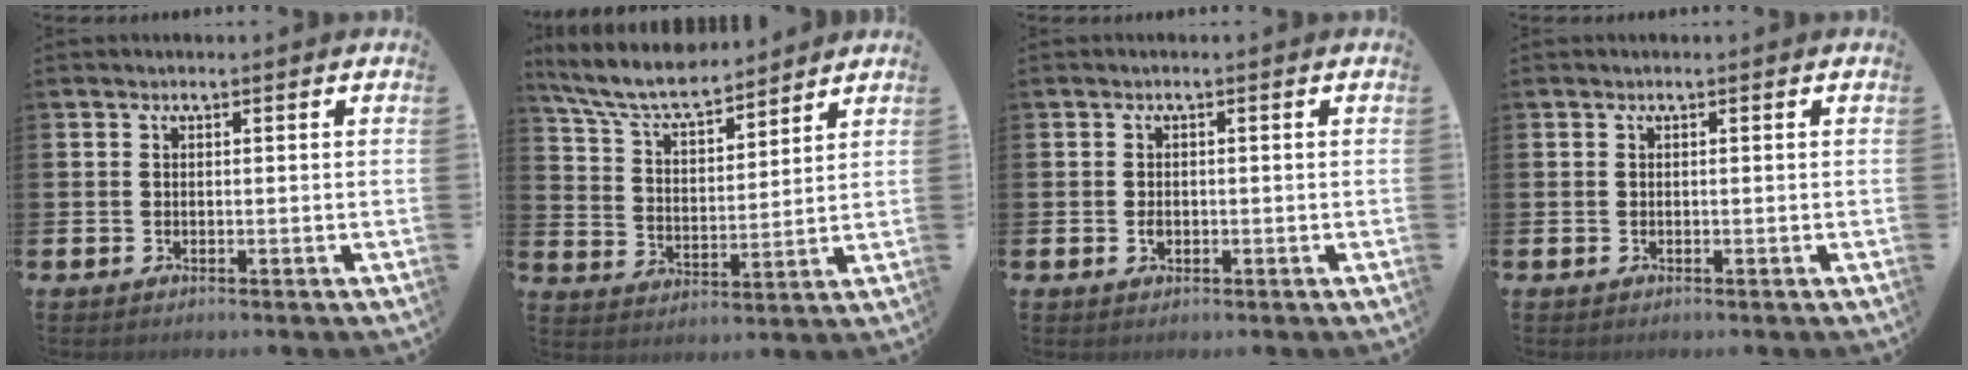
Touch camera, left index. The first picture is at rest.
{"total": 7.8, "force": [7.1, 1.4, 2.7], "torque": [-0.084, -0.038, 0.127]}
{"total": 1.2, "force": [-0.3, 0.9, 0.8], "torque": [-0.012, 0.004, -0.009]}
{"total": 0.0}